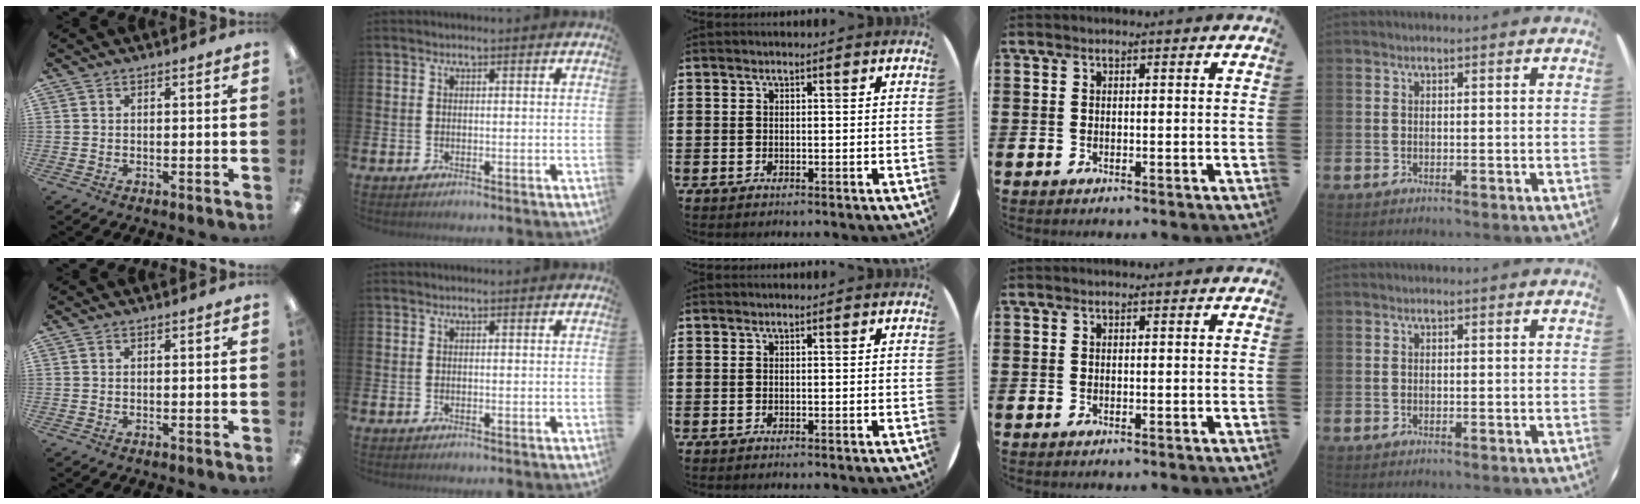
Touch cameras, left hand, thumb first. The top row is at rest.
{}